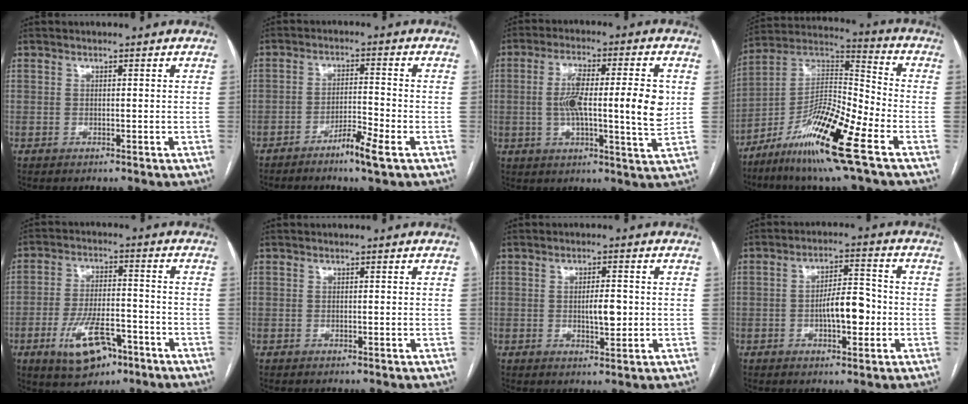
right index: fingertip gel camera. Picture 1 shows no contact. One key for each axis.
{"total": 5.3, "fx": -3.3, "fy": -0.1, "fz": 4.2, "tx": -0.071, "ty": -0.006, "tz": -0.061}
{"total": 13.2, "fx": 0.6, "fy": 2.1, "fz": 13.0, "tx": -0.215, "ty": 0.009, "tz": 0.004}
{"total": 17.5, "fx": -9.1, "fy": 1.5, "fz": 14.8, "tx": -0.281, "ty": -0.004, "tz": -0.161}
{"total": 10.5, "fx": -5.5, "fy": 4.5, "fz": 7.7, "tx": -0.150, "ty": 0.001, "tz": -0.087}
{"total": 0.0}
{"total": 3.9, "fx": -0.1, "fy": 1.2, "fz": 3.7, "tx": -0.062, "ty": -0.001, "tz": 0.001}
{"total": 7.1, "fx": -1.4, "fy": 2.5, "fz": 6.5, "tx": -0.111, "ty": 0.014, "tz": -0.021}